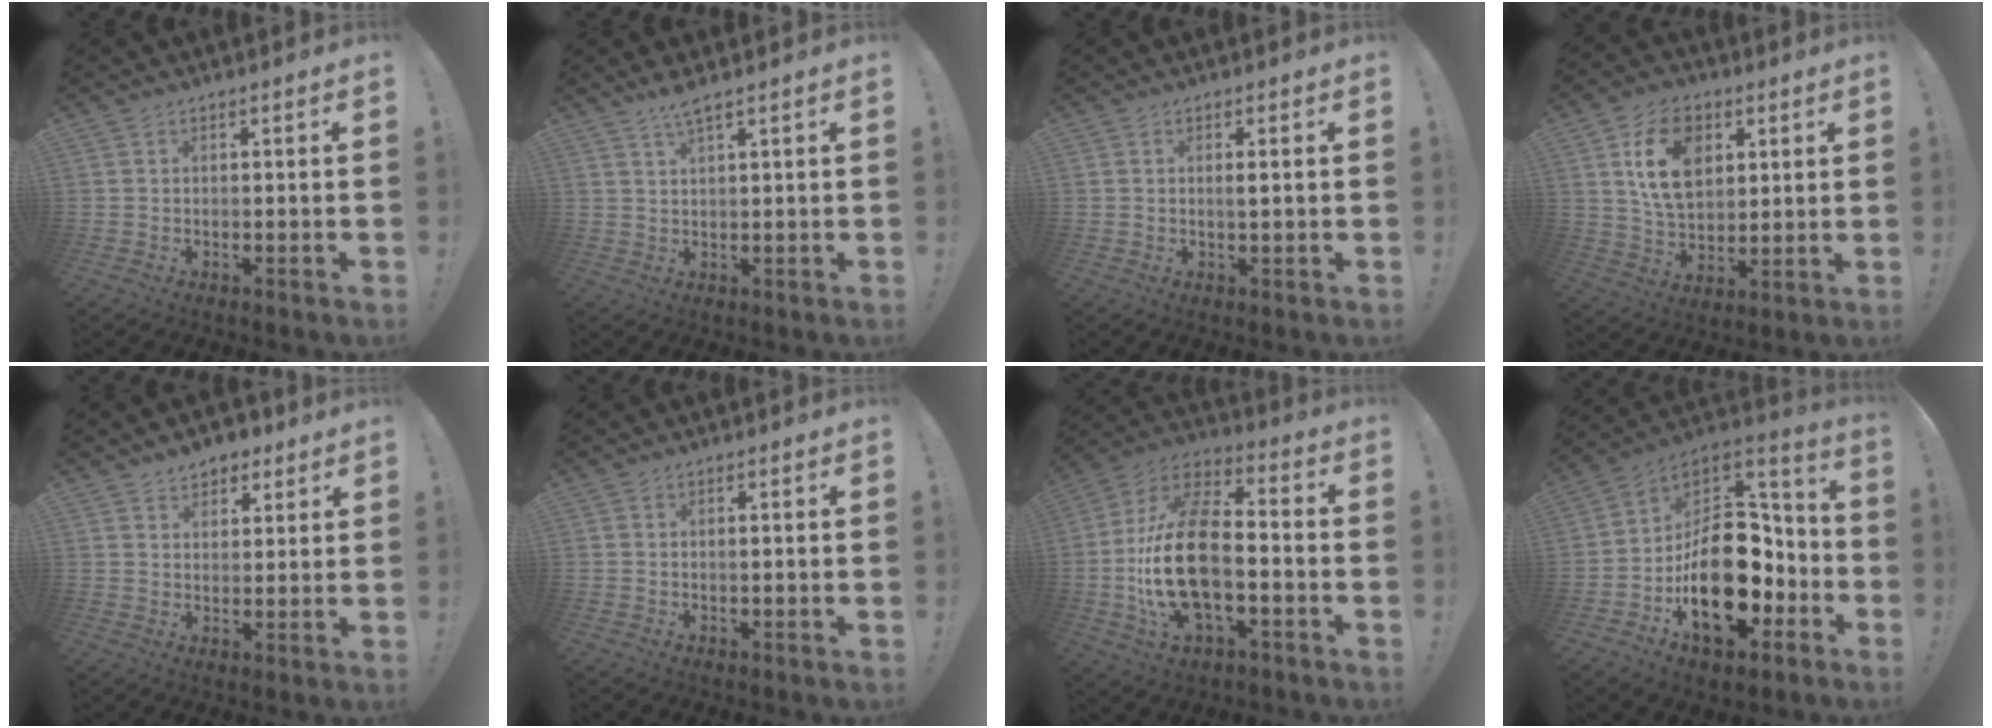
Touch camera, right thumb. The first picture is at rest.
{"total": 3.6, "force": [2.7, -0.1, 2.4], "torque": [-0.044, -0.013, 0.045]}
{"total": 1.4, "force": [0.5, -0.1, 1.3], "torque": [-0.011, -0.008, 0.004]}
{"total": 15.3, "force": [5.7, 11.0, 9.1], "torque": [-0.149, -0.006, 0.109]}
{"total": 5.6, "force": [4.1, 3.6, 1.2], "torque": [-0.001, -0.024, 0.073]}
{"total": 0.5, "force": [0.3, -0.2, 0.4], "torque": [-0.001, -0.004, 0.003]}
{"total": 21.2, "force": [-3.9, 10.9, 17.8], "torque": [-0.359, 0.024, -0.061]}
{"total": 24.7, "force": [-6.6, 15.8, 17.8], "torque": [-0.272, 0.035, -0.088]}